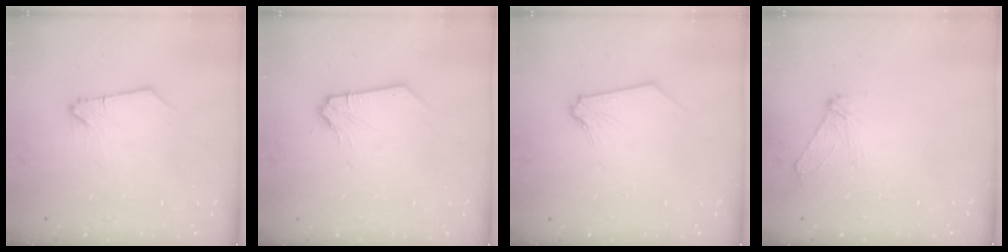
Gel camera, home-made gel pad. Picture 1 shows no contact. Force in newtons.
{"total": 1.2, "press": 1.2, "slide": 0.1}
{"total": 0.0}
{"total": 5.9, "press": 5.8, "slide": 1.0}